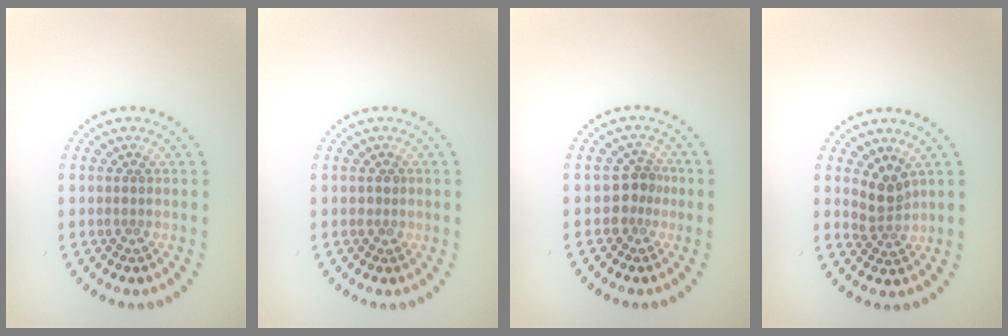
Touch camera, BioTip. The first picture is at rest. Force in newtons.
{"total": 0.8, "press": 0.7, "slide": 0.4}
{"total": 2.2, "press": 1.7, "slide": 1.4}
{"total": 2.4, "press": 1.8, "slide": 1.5}